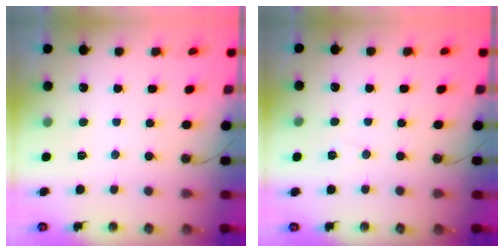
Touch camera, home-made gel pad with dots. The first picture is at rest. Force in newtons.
{"total": 5.3, "press": 2.9, "slide": 4.4}